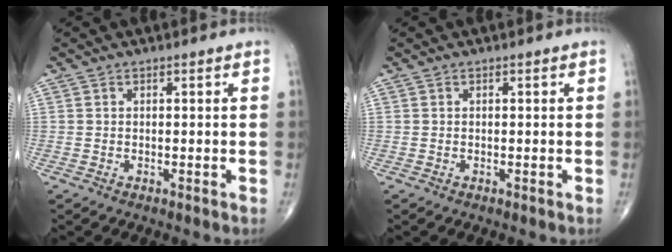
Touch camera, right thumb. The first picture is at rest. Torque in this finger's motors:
{"motor_torque": [0.03, 0.03, -0.02, -0.02, 0.00]}